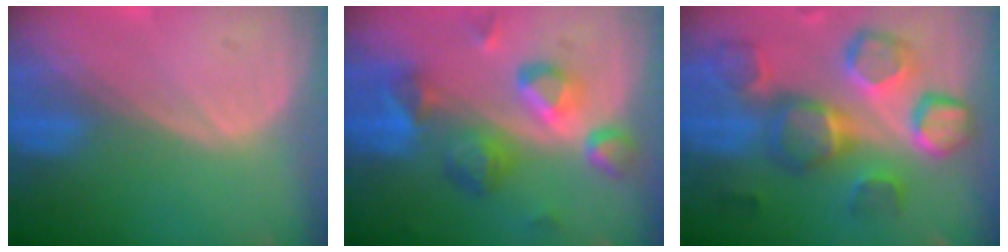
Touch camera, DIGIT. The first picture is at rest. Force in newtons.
{"total": 9.4, "press": 8.1, "slide": 4.7}
{"total": 10.6, "press": 10.3, "slide": 2.2}